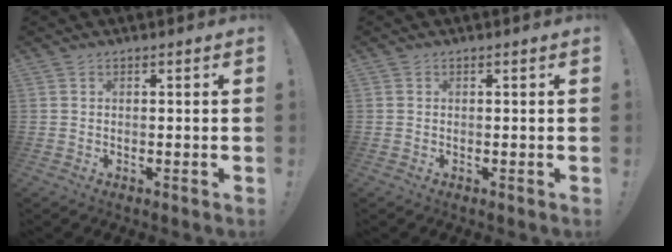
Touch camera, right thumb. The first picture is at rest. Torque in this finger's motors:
{"motor_torque": [-0.01, -0.08, -0.05, 0.02, 0.06]}